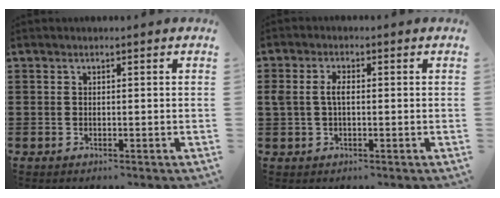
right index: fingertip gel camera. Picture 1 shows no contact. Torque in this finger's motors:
{"motor_torque": [0.29, -0.15, 0.13, 0.11]}